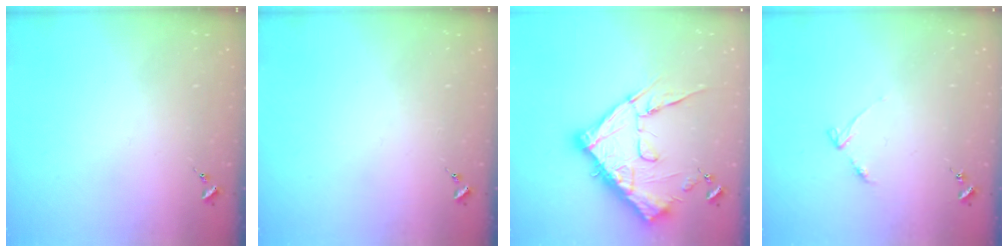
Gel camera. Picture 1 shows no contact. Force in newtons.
{"total": 0.0}
{"total": 19.4, "press": 19.4, "slide": 1.0}
{"total": 4.2, "press": 4.1, "slide": 0.4}